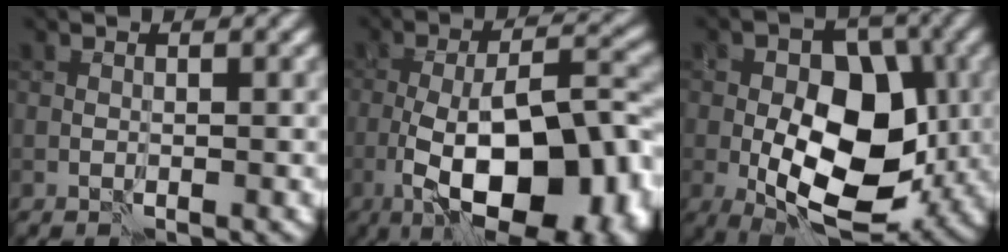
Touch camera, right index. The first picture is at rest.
{"total": 15.0, "force": [-4.9, 6.2, 12.8], "torque": [-0.164, 0.004, -0.070]}
{"total": 11.5, "force": [-1.6, 6.9, 9.1], "torque": [-0.139, -0.001, -0.035]}